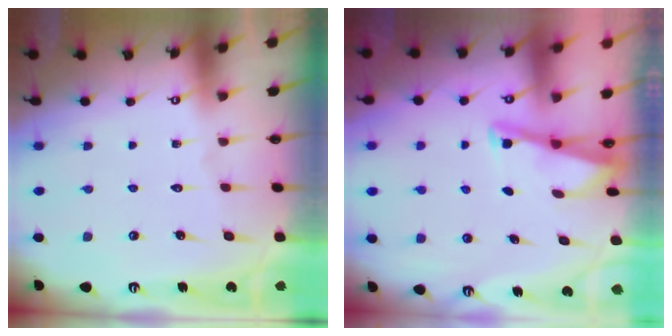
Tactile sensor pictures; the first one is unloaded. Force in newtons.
{"total": 2.9, "press": 2.9, "slide": 0.4}